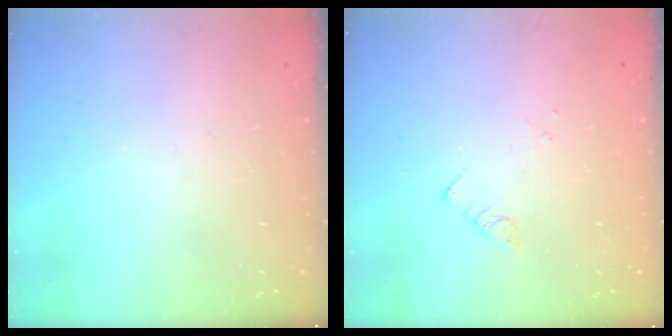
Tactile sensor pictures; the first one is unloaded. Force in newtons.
{"total": 1.9, "press": 1.9, "slide": 0.2}